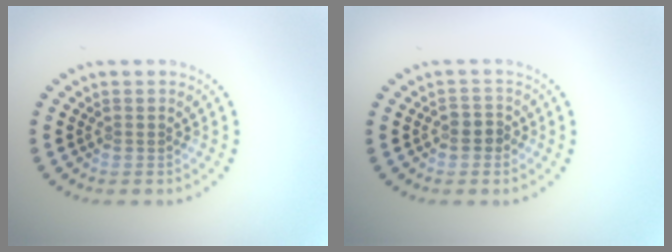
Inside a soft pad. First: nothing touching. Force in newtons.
{"total": 1.7, "press": 1.4, "slide": 0.8}